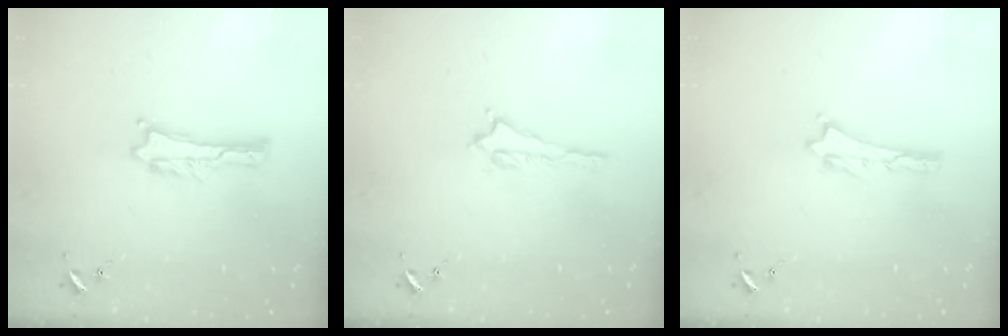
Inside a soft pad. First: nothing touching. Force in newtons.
{"total": 0.6, "press": 0.6, "slide": 0.2}
{"total": 0.0}